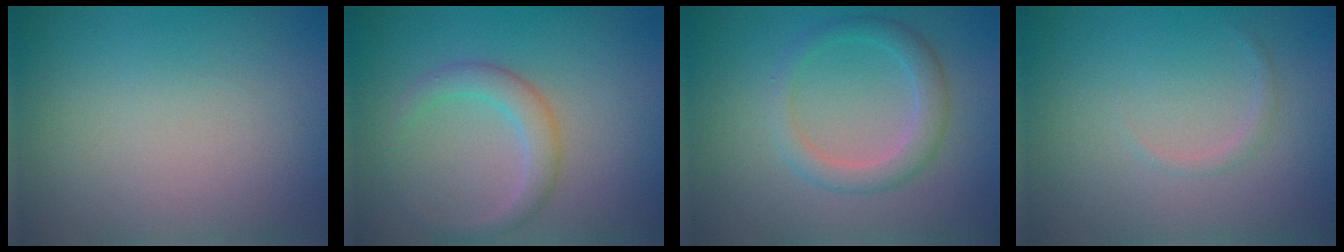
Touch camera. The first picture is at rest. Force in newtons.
{"total": 2.5, "press": 2.5, "slide": 0.1}
{"total": 2.7, "press": 2.7, "slide": 0.2}
{"total": 0.7, "press": 0.7, "slide": 0.1}